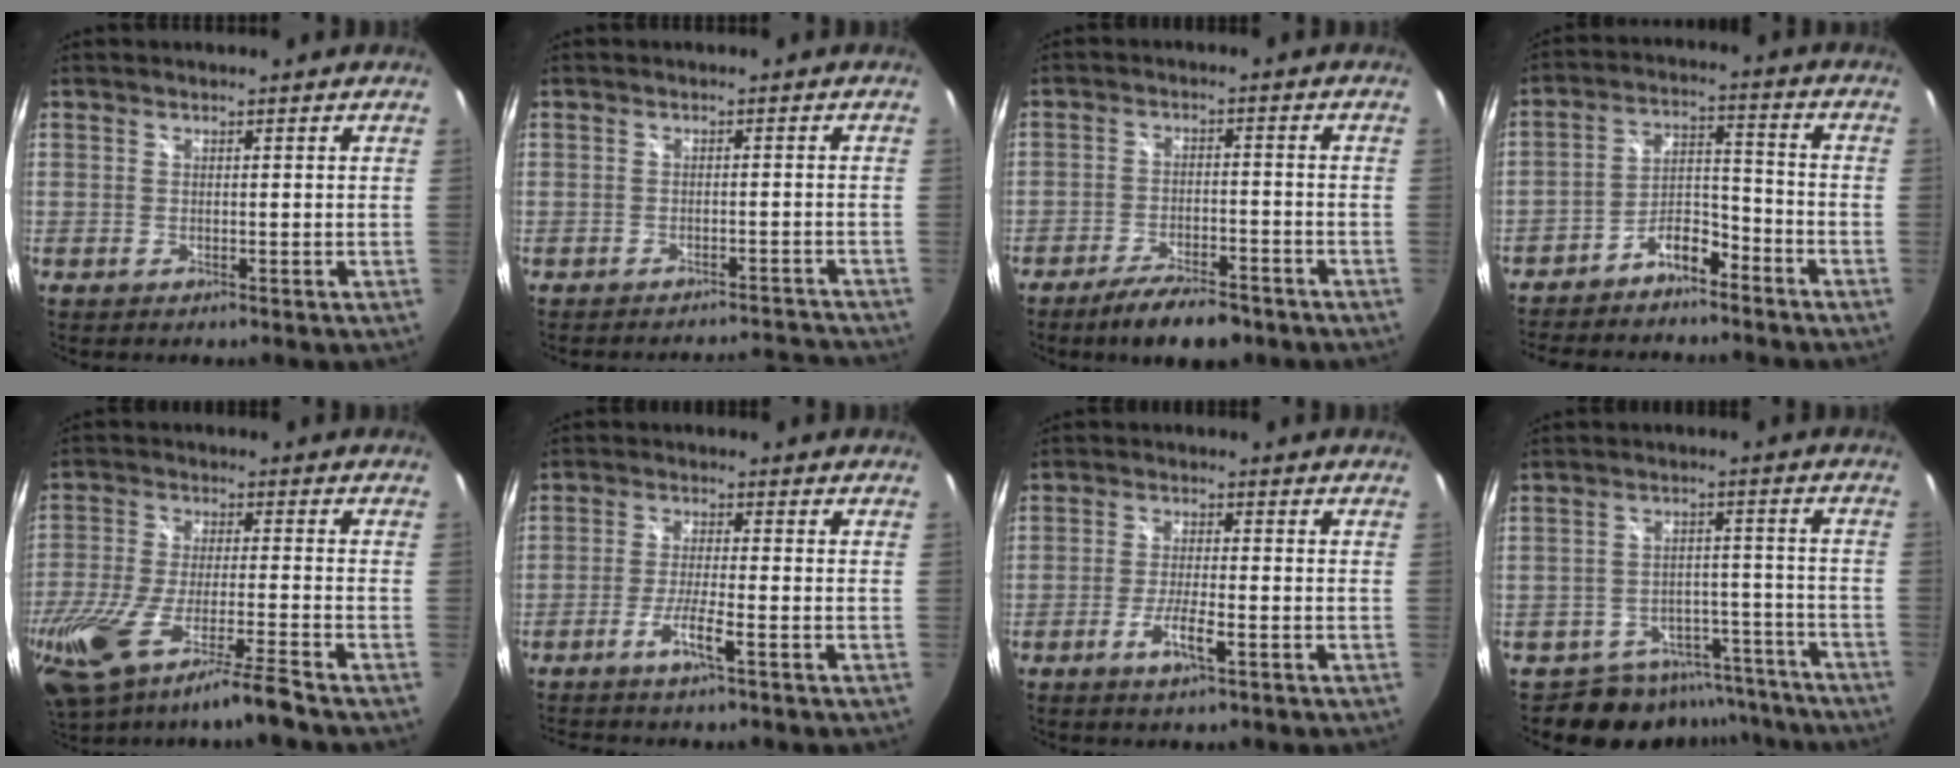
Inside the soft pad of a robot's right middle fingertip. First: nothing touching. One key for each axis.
{"total": 7.8, "fx": -7.7, "fy": 1.1, "fz": 1.2, "tx": -0.018, "ty": 0.019, "tz": -0.090}
{"total": 9.6, "fx": -7.6, "fy": 2.7, "fz": 5.3, "tx": -0.112, "ty": -0.011, "tz": -0.121}
{"total": 9.8, "fx": -8.0, "fy": 3.6, "fz": 4.4, "tx": -0.097, "ty": 0.041, "tz": -0.133}
{"total": 18.1, "fx": -12.8, "fy": 0.8, "fz": 12.8, "tx": -0.266, "ty": -0.062, "tz": -0.224}
{"total": 4.4, "fx": -2.8, "fy": -0.5, "fz": 3.4, "tx": -0.075, "ty": -0.002, "tz": -0.055}
{"total": 5.0, "fx": -2.6, "fy": 0.6, "fz": 4.2, "tx": -0.089, "ty": -0.006, "tz": -0.049}
{"total": 12.3, "fx": -10.7, "fy": 5.9, "fz": 1.2, "tx": -0.022, "ty": 0.037, "tz": -0.136}